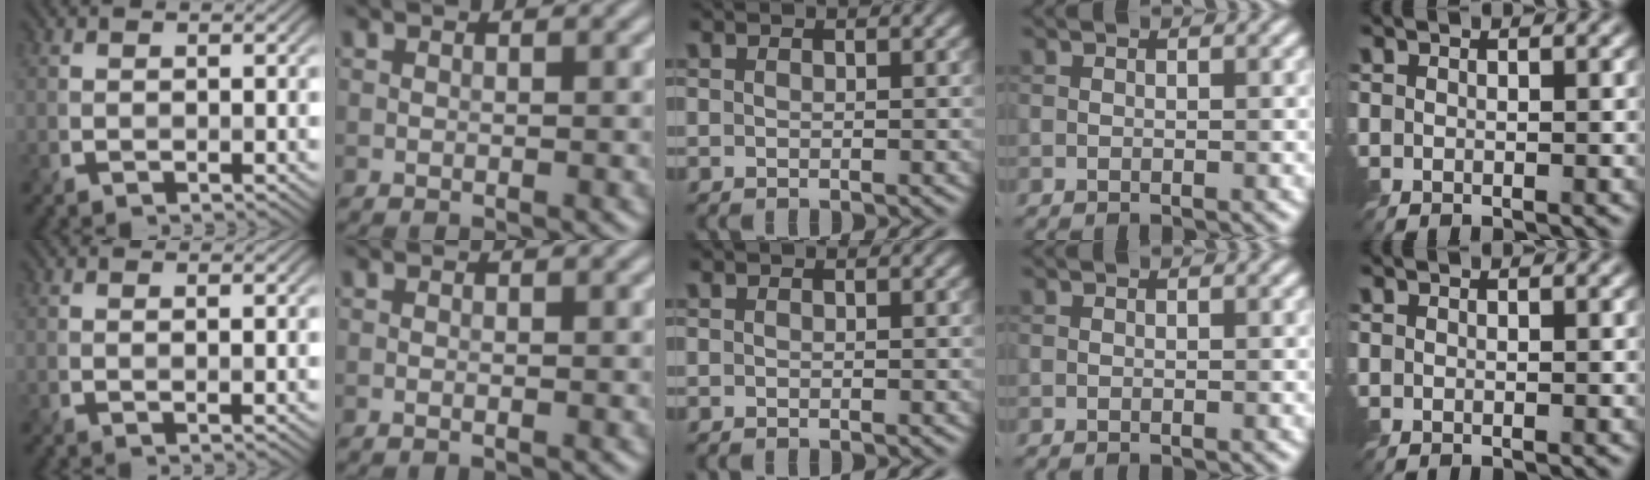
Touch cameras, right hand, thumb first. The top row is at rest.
{"thumb": {"total": 0.5, "force": [0.2, 0.1, 0.5], "torque": [-0.010, 0.003, 0.004]}}